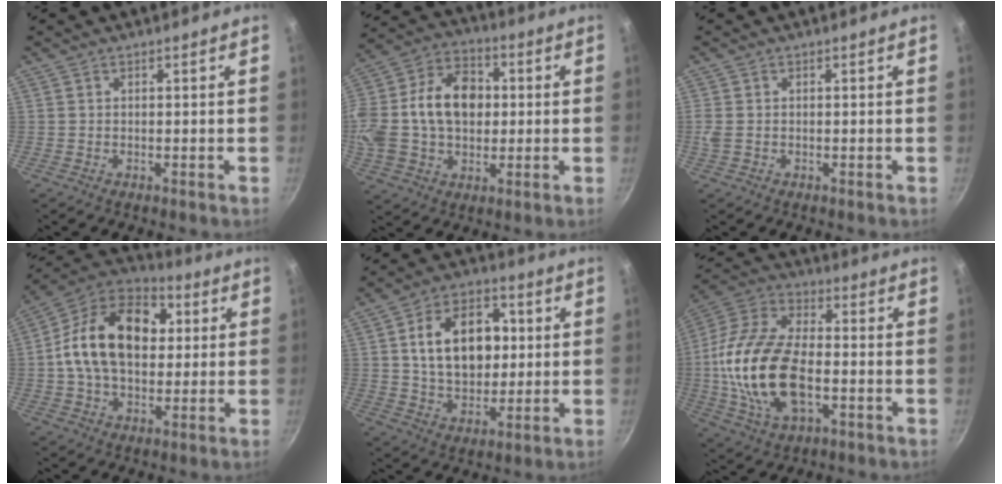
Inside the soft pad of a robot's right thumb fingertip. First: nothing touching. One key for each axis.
{"total": 21.0, "fx": 1.1, "fy": 15.1, "fz": 14.6, "tx": -0.270, "ty": 0.036, "tz": 0.012}
{"total": 1.6, "fx": -0.2, "fy": 1.1, "fz": 1.1, "tx": -0.028, "ty": -0.003, "tz": -0.001}
{"total": 20.5, "fx": 2.6, "fy": 13.9, "fz": 14.9, "tx": -0.226, "ty": 0.028, "tz": 0.023}
{"total": 16.3, "fx": 2.4, "fy": 11.2, "fz": 11.6, "tx": -0.153, "ty": 0.010, "tz": 0.039}
{"total": 22.3, "fx": -3.2, "fy": 12.5, "fz": 18.2, "tx": -0.359, "ty": 0.028, "tz": -0.064}